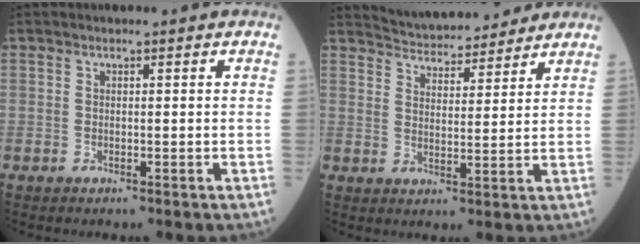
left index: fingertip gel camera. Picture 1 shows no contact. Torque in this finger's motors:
{"motor_torque": [0.09, -0.10, 0.06, 0.03]}